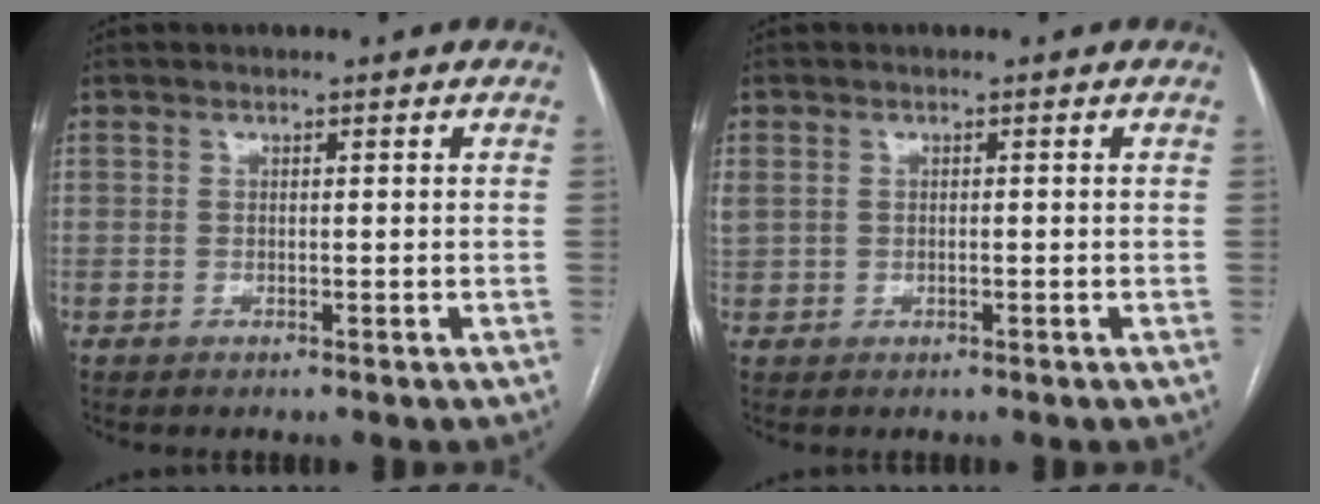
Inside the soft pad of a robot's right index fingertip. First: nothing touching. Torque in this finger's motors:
{"motor_torque": [0.44, 0.32, 0.23, 0.05]}